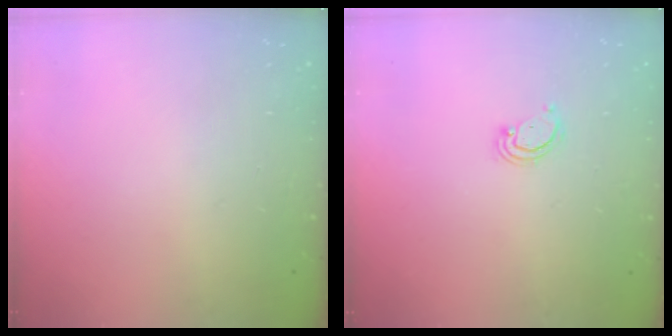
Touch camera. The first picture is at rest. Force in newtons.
{"total": 2.6, "press": 2.6, "slide": 0.3}